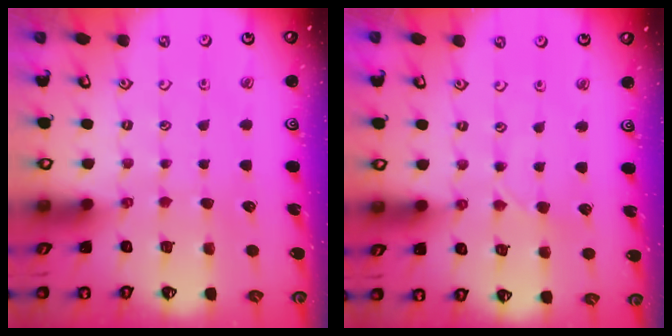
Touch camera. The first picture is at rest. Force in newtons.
{"total": 2.2, "press": 2.2, "slide": 0.3}